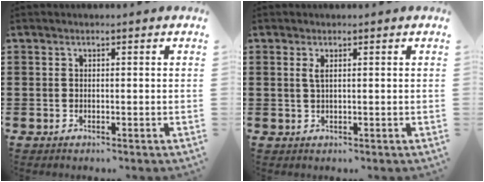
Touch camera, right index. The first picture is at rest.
{"total": 1.2, "force": [0.4, 0.2, 1.1], "torque": [-0.023, 0.003, 0.006]}